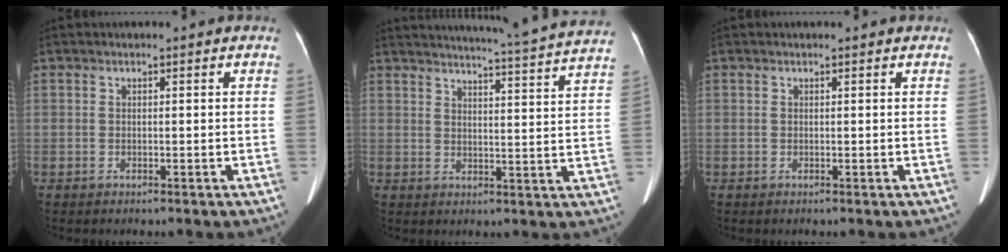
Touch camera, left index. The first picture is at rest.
{"total": 19.1, "force": [18.0, -1.6, 6.2], "torque": [-0.105, -0.057, 0.213]}
{"total": 0.8, "force": [0.8, 0.1, 0.2], "torque": [-0.011, 0.005, 0.009]}